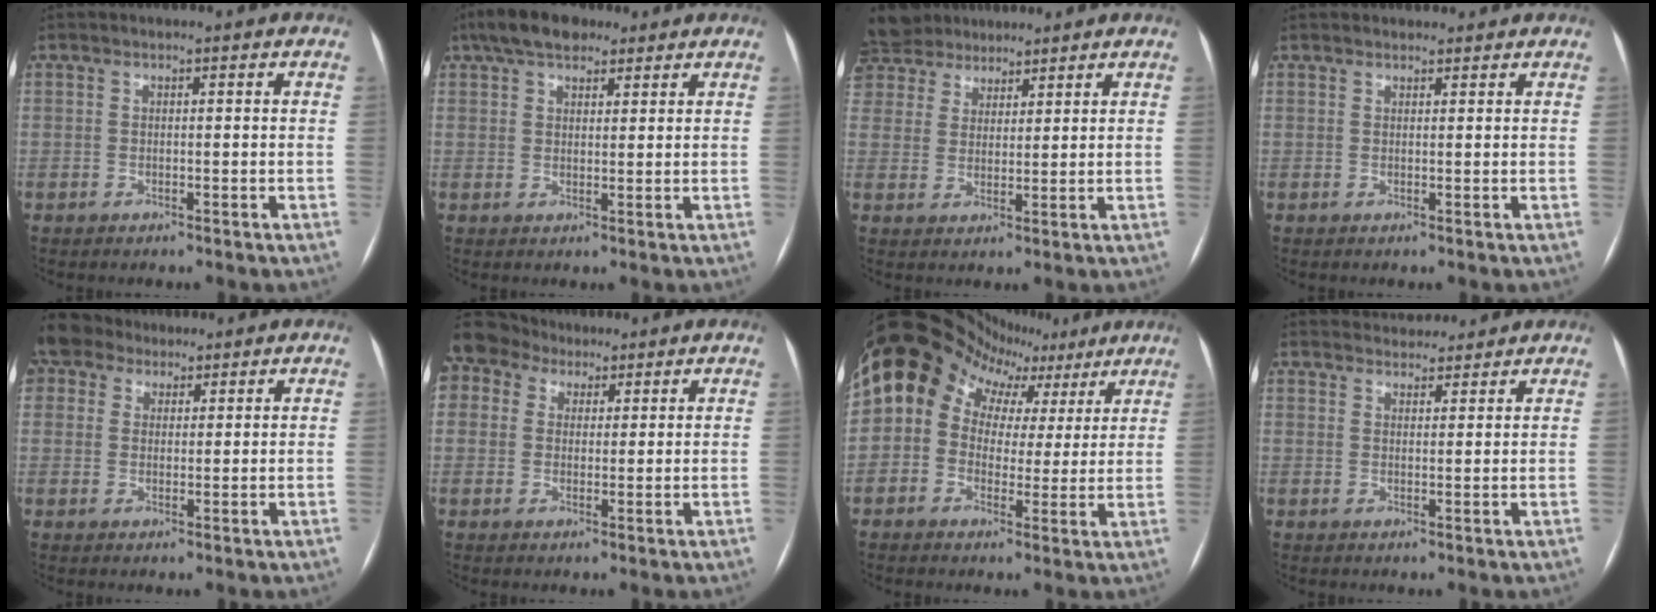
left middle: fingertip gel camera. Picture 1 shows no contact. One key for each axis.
{"total": 7.2, "fx": 5.1, "fy": 3.3, "fz": 3.8, "tx": -0.071, "ty": 0.026, "tz": 0.088}
{"total": 12.0, "fx": 9.8, "fy": 6.5, "fz": 2.4, "tx": -0.072, "ty": 0.039, "tz": 0.183}
{"total": 2.2, "fx": 2.1, "fy": 0.8, "fz": 0.2, "tx": -0.003, "ty": 0.018, "tz": 0.030}
{"total": 7.5, "fx": 5.3, "fy": 5.0, "fz": 1.5, "tx": -0.036, "ty": 0.035, "tz": 0.104}
{"total": 8.6, "fx": 5.6, "fy": 6.3, "fz": 1.9, "tx": -0.043, "ty": 0.045, "tz": 0.107}
{"total": 15.5, "fx": 7.0, "fy": 12.0, "fz": 6.8, "tx": -0.108, "ty": 0.077, "tz": 0.098}
{"total": 6.6, "fx": 6.4, "fy": 1.5, "fz": 0.9, "tx": -0.009, "ty": 0.021, "tz": 0.085}